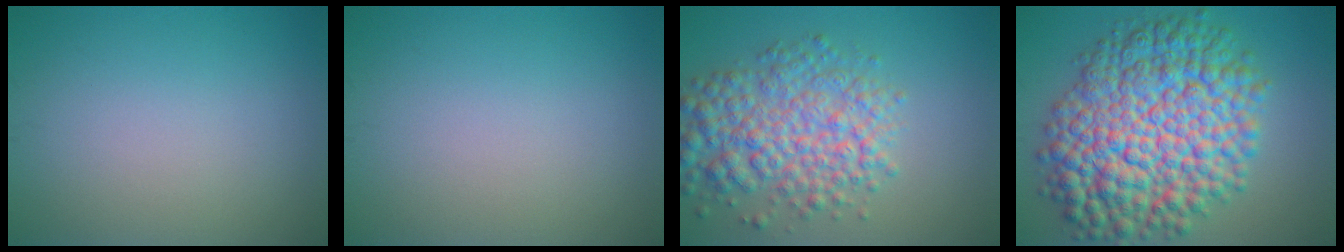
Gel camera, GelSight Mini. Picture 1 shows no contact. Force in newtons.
{"total": 0.0}
{"total": 6.7, "press": 6.7, "slide": 0.2}
{"total": 14.1, "press": 14.1, "slide": 0.3}